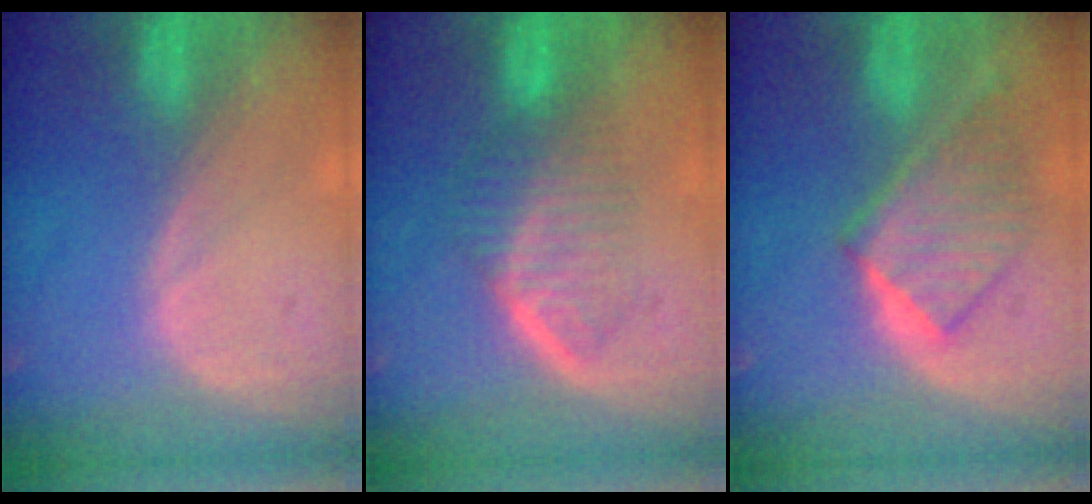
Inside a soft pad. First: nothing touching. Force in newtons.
{"total": 6.7, "press": 5.8, "slide": 3.2}
{"total": 6.9, "press": 6.9, "slide": 0.2}